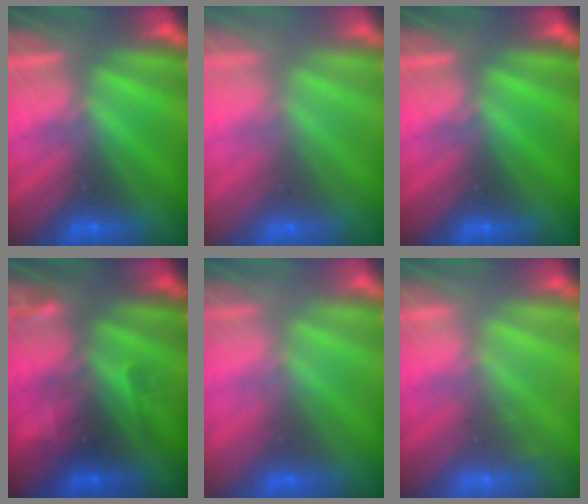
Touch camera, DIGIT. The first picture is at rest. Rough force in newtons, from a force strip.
{"total": 2.9}
{"total": 0.0}
{"total": 2.4}
{"total": 2.6}
{"total": 1.6}